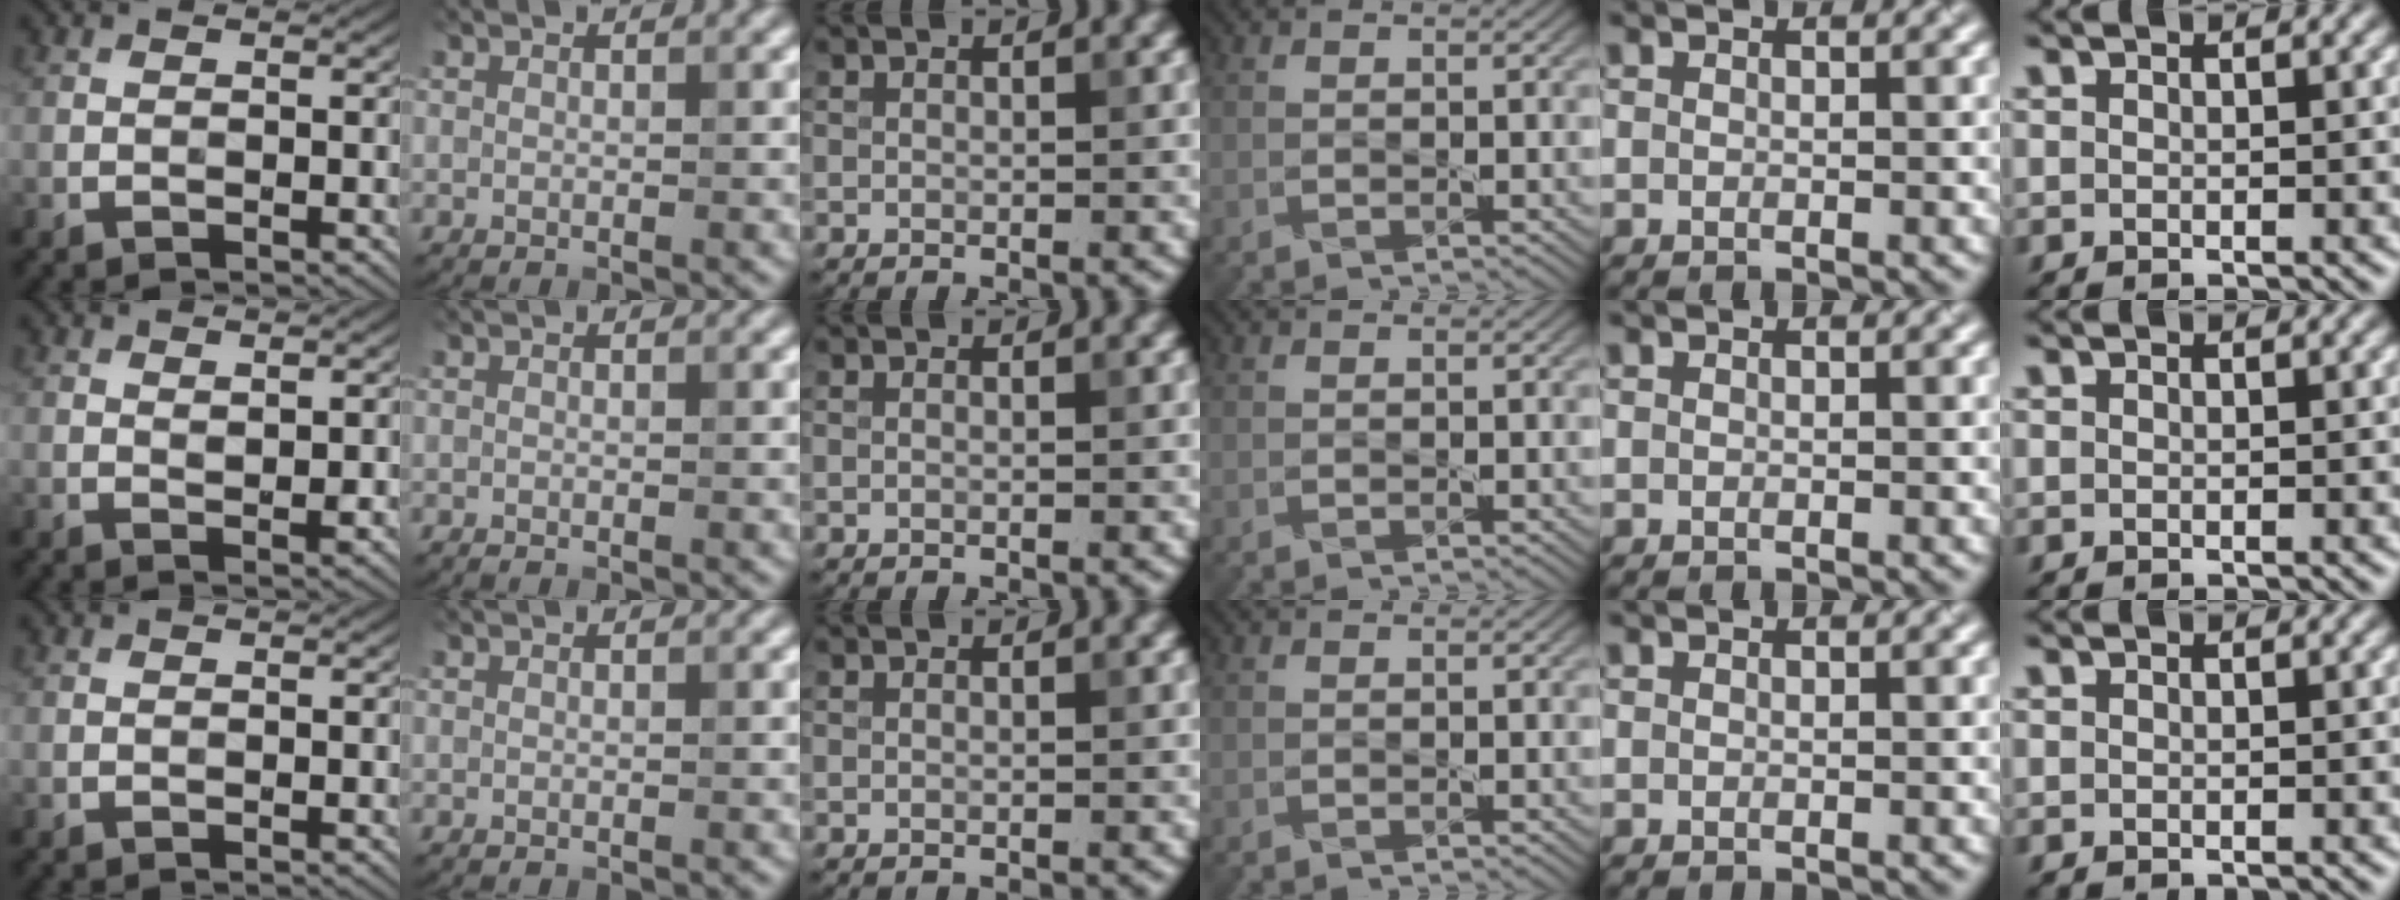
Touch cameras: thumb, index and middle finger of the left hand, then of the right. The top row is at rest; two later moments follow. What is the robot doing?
{"motion": "squeeze", "object": "sponge"}